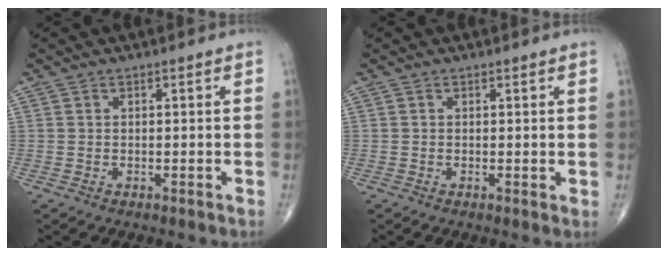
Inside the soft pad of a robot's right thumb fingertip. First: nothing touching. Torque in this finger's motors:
{"motor_torque": [-0.62, -0.14, 0.15, -0.13, -0.11]}